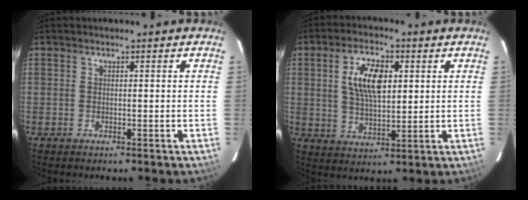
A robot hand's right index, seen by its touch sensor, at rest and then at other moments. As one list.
[{"total": 9.7, "force": [2.5, 4.5, 8.2], "torque": [-0.155, 0.010, 0.048]}]